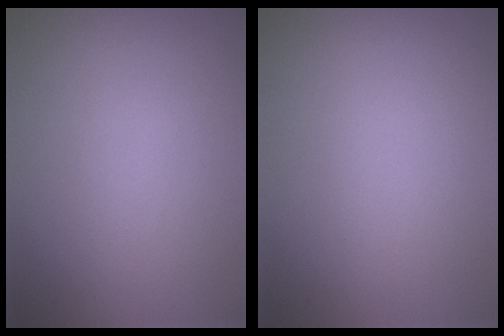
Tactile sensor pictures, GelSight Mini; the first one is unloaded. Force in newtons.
{"total": 0.0}